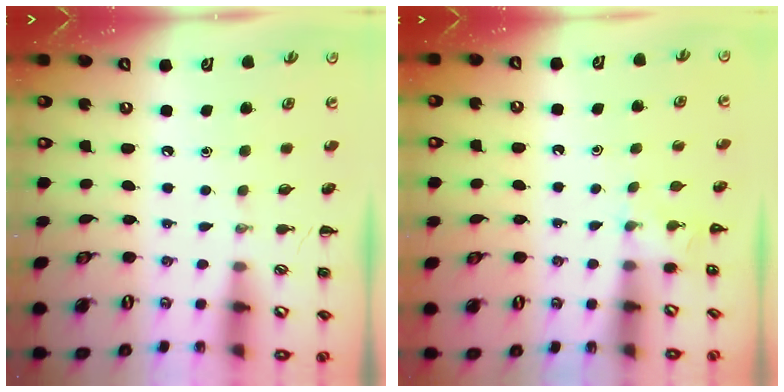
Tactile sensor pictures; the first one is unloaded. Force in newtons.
{"total": 3.0, "press": 2.8, "slide": 1.1}